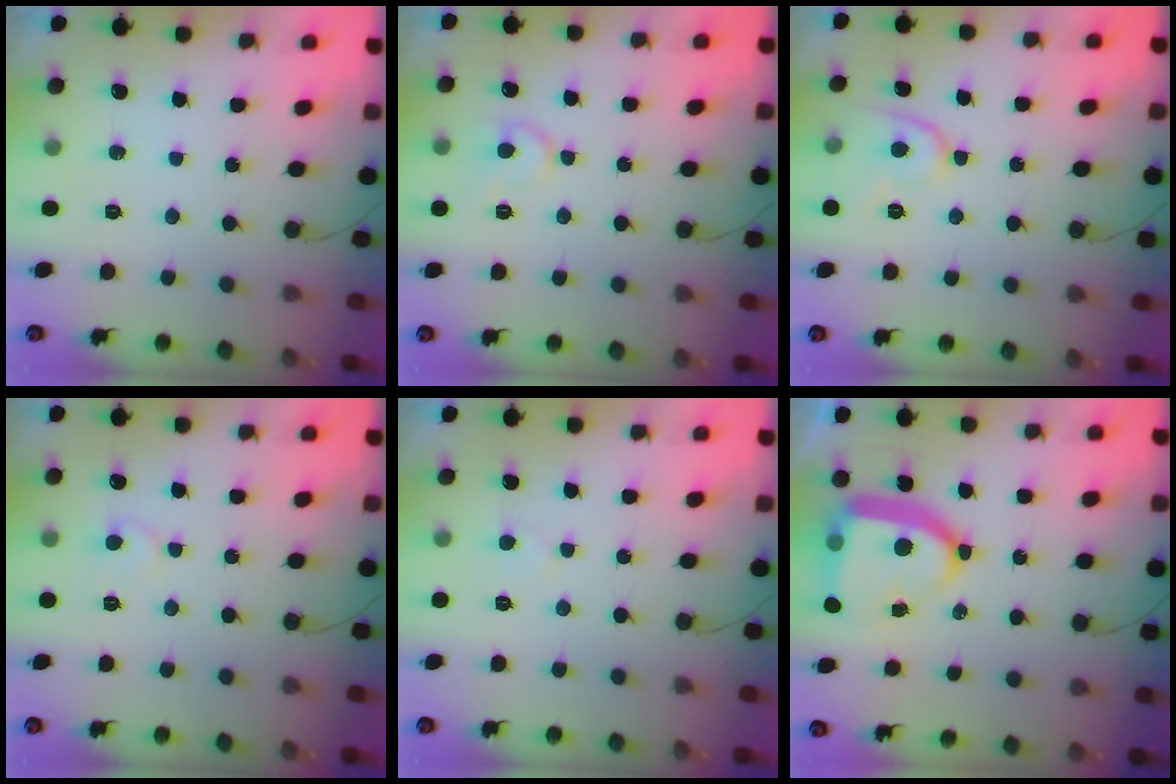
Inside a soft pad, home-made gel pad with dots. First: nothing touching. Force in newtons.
{"total": 7.6, "press": 7.5, "slide": 0.8}
{"total": 8.4, "press": 8.3, "slide": 1.0}
{"total": 5.5, "press": 5.5, "slide": 0.5}
{"total": 2.5, "press": 2.5, "slide": 0.2}
{"total": 15.7, "press": 15.6, "slide": 1.4}